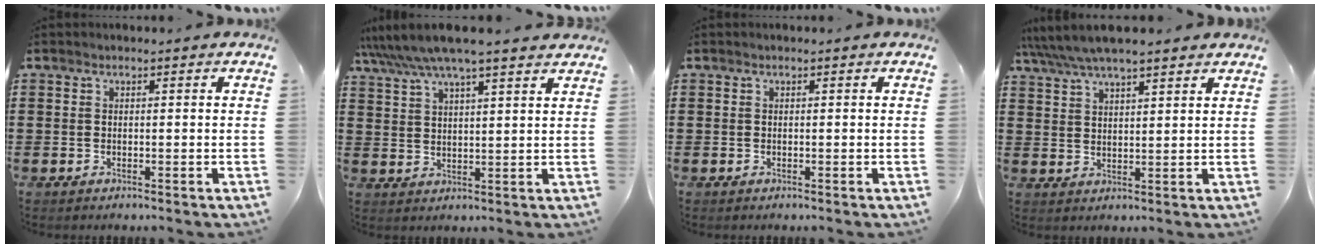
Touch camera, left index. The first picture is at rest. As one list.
[{"total": 6.4, "force": [5.6, 0.2, 3.2], "torque": [-0.080, -0.021, 0.097]}, {"total": 0.0}, {"total": 5.0, "force": [4.3, 0.9, 2.3], "torque": [-0.059, -0.012, 0.076]}]